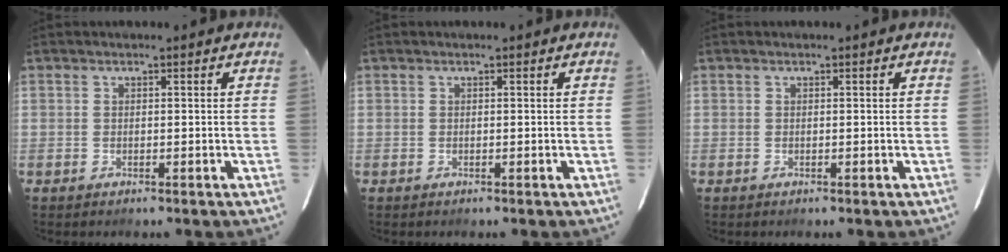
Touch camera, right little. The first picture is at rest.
{"total": 0.0}
{"total": 0.0}